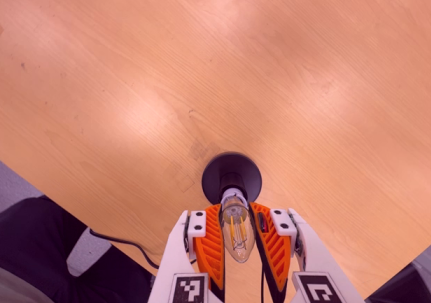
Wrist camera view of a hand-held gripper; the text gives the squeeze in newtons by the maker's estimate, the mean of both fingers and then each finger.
{"total": 19.3, "left": 17.7, "right": 20.9}